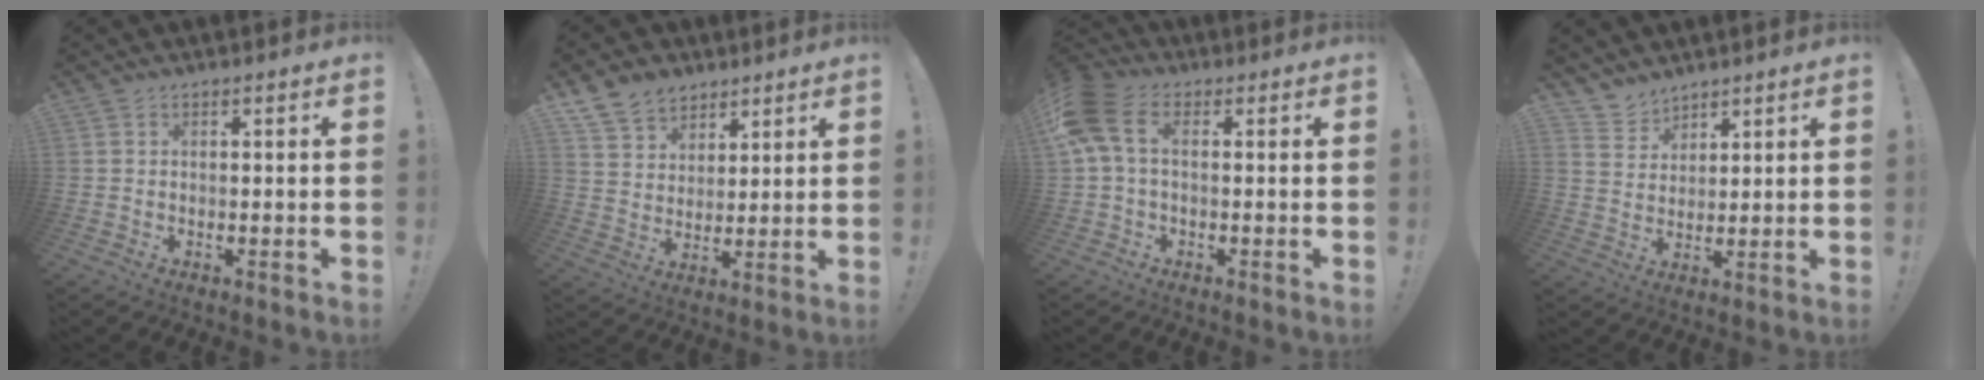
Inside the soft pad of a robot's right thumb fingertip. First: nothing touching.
{"total": 9.6, "force": [7.0, 6.4, 1.9], "torque": [-0.042, -0.044, 0.141]}
{"total": 9.7, "force": [2.2, 5.7, 7.5], "torque": [-0.165, 0.000, 0.046]}
{"total": 5.5, "force": [4.7, 2.8, 0.3], "torque": [-0.007, -0.037, 0.092]}